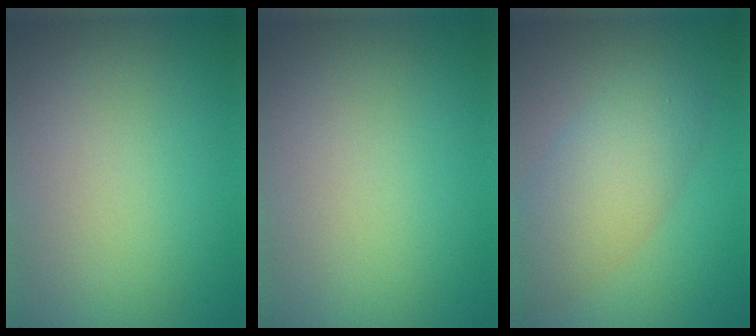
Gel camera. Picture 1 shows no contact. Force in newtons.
{"total": 0.0}
{"total": 5.1, "press": 5.1, "slide": 0.3}